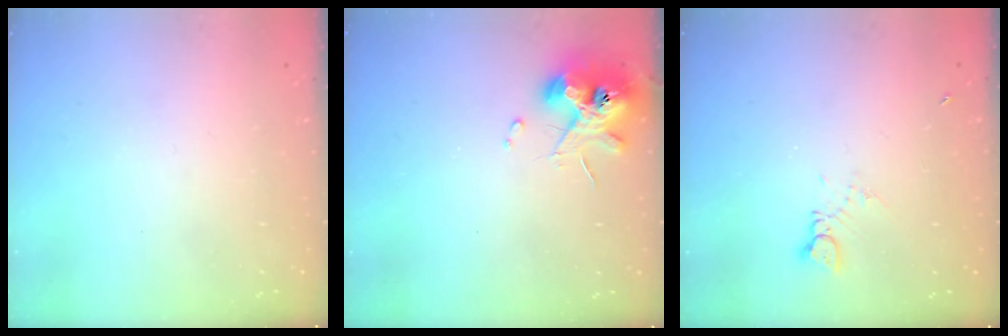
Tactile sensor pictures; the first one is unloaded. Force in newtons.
{"total": 11.4, "press": 11.3, "slide": 1.6}
{"total": 2.2, "press": 2.2, "slide": 0.1}